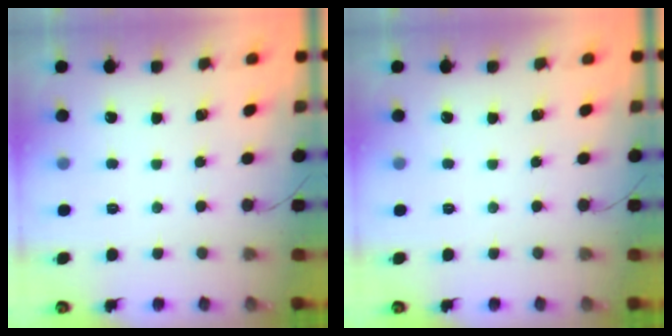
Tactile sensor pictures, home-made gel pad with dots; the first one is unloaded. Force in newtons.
{"total": 0.0}